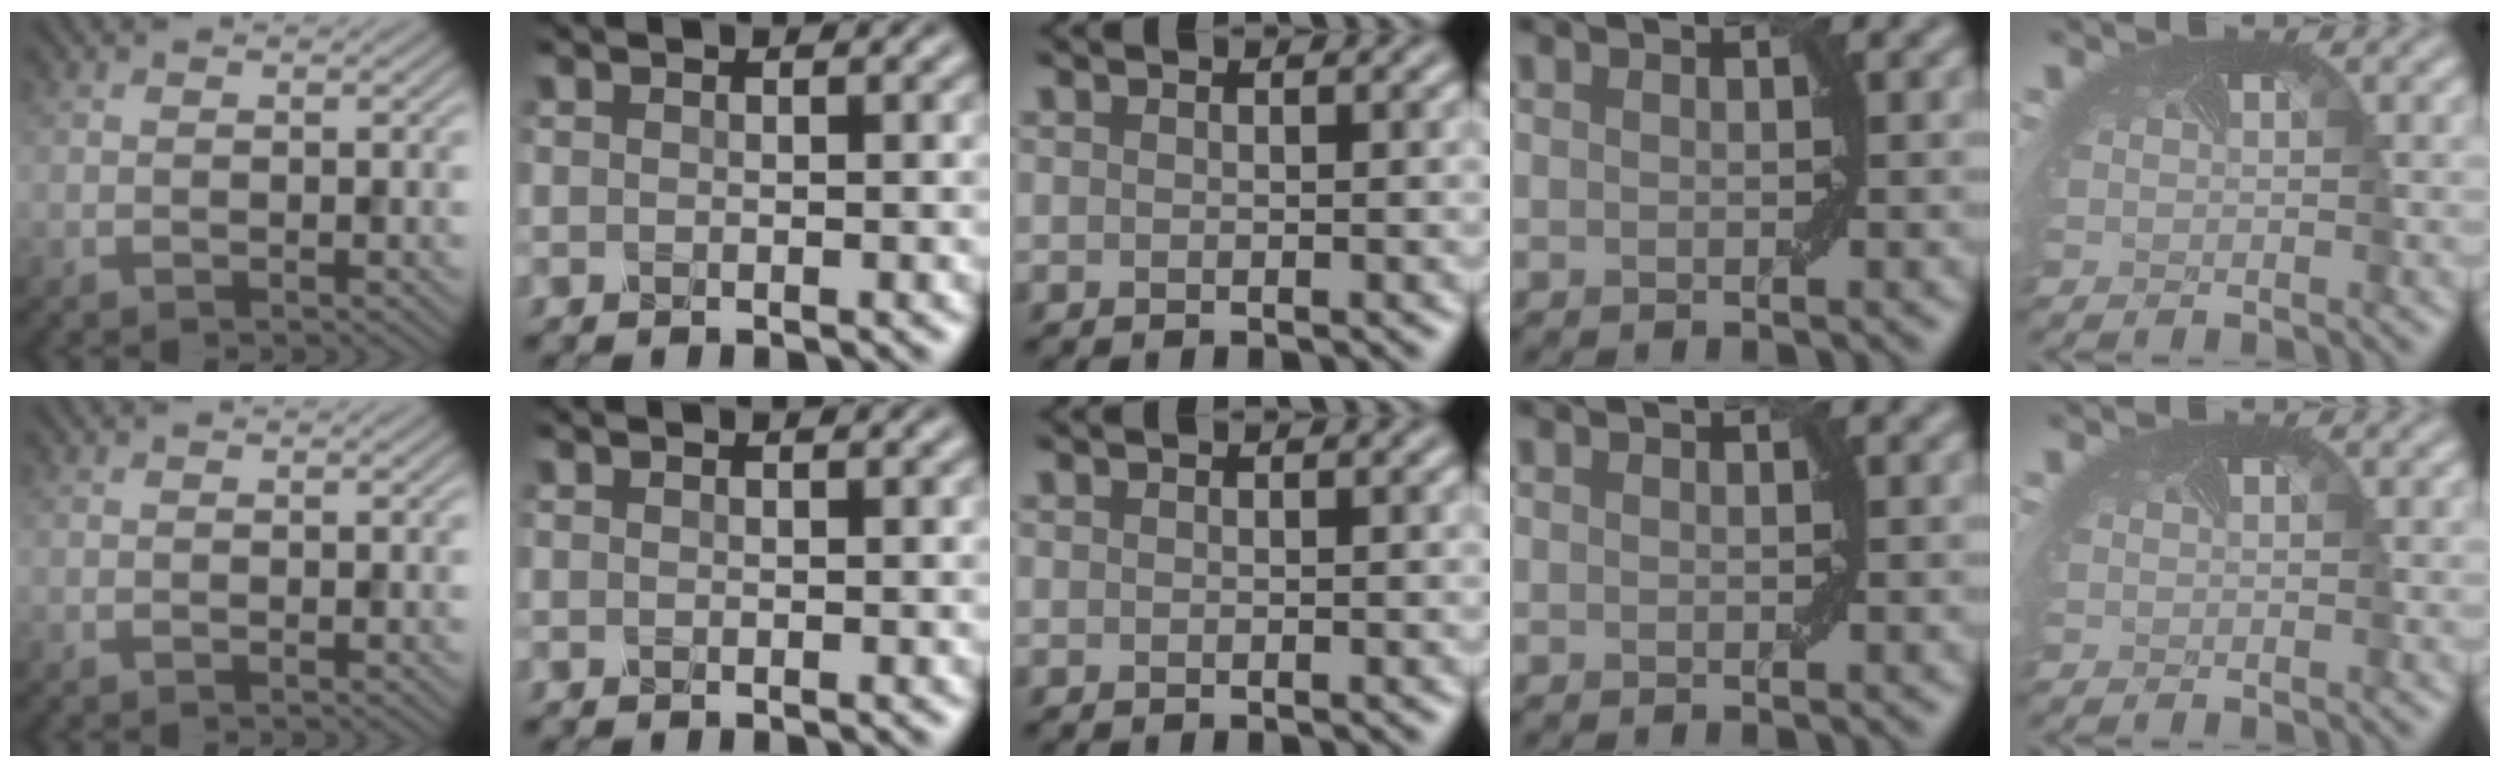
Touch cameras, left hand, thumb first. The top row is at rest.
{}